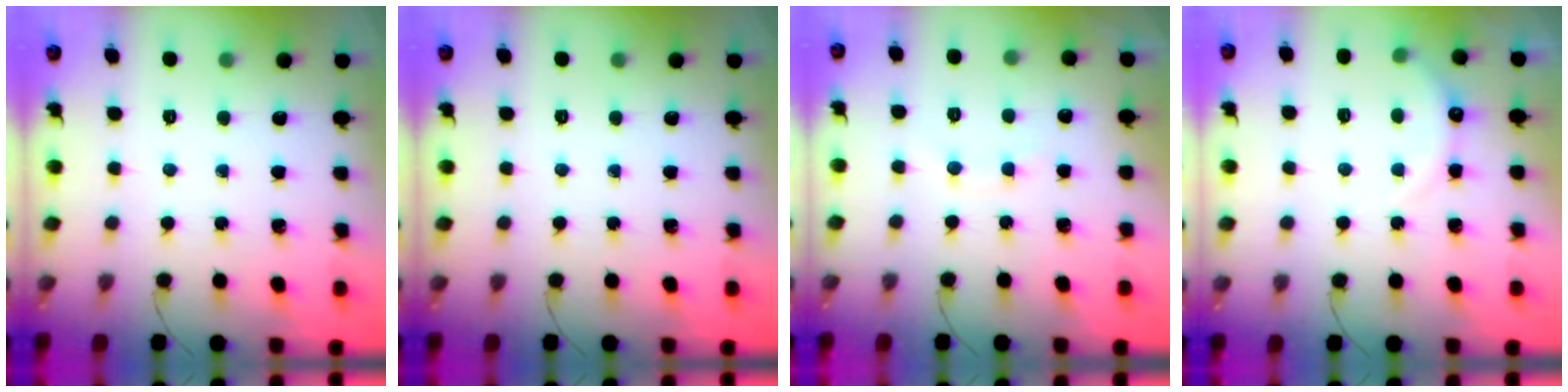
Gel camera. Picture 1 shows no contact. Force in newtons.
{"total": 0.0}
{"total": 5.4, "press": 5.4, "slide": 0.7}
{"total": 6.6, "press": 6.4, "slide": 1.4}